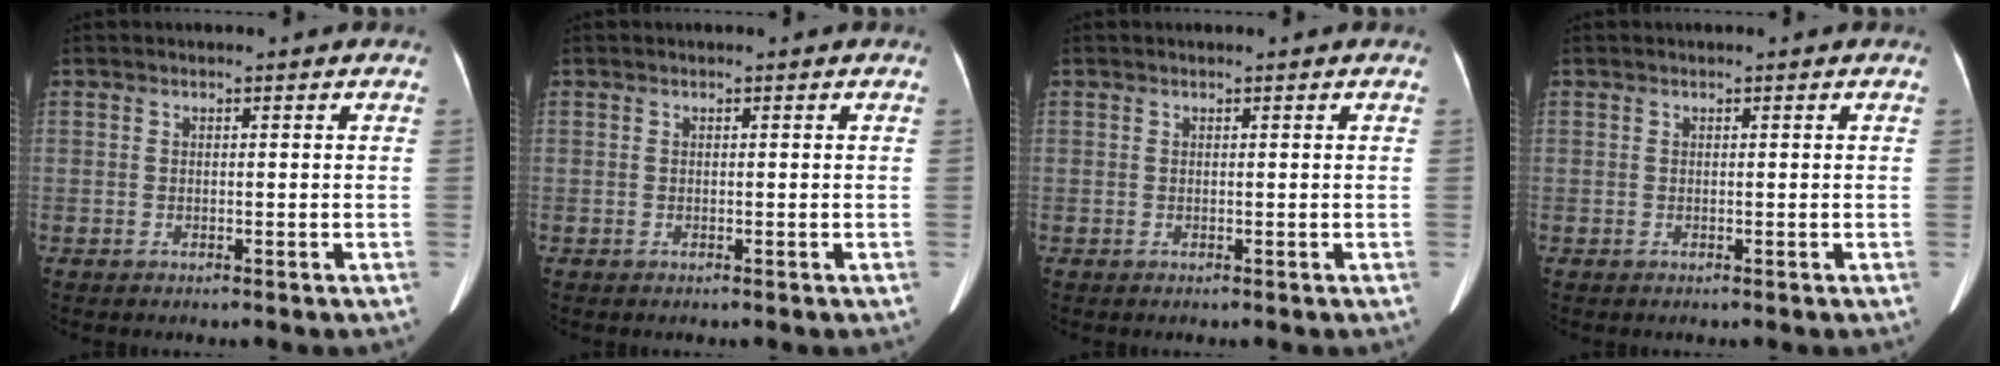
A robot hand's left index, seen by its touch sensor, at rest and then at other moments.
{"total": 0.0}
{"total": 0.0}
{"total": 0.0}